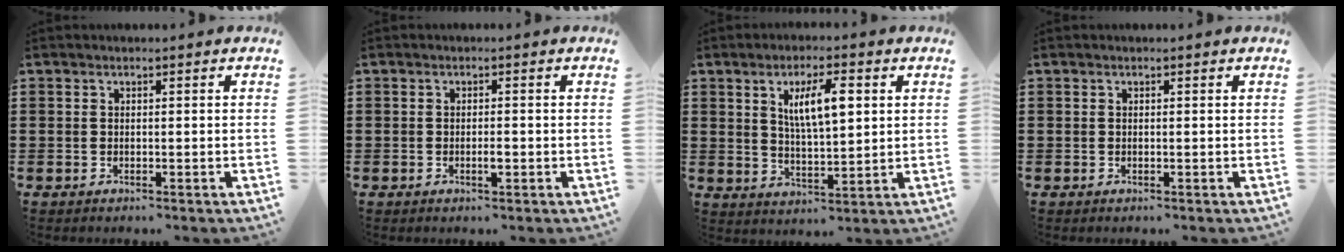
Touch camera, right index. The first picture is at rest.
{"total": 1.6, "force": [-0.5, 0.4, 1.4], "torque": [-0.027, -0.002, -0.009]}
{"total": 7.3, "force": [2.3, 2.2, 6.6], "torque": [-0.125, 0.006, 0.034]}
{"total": 0.0}